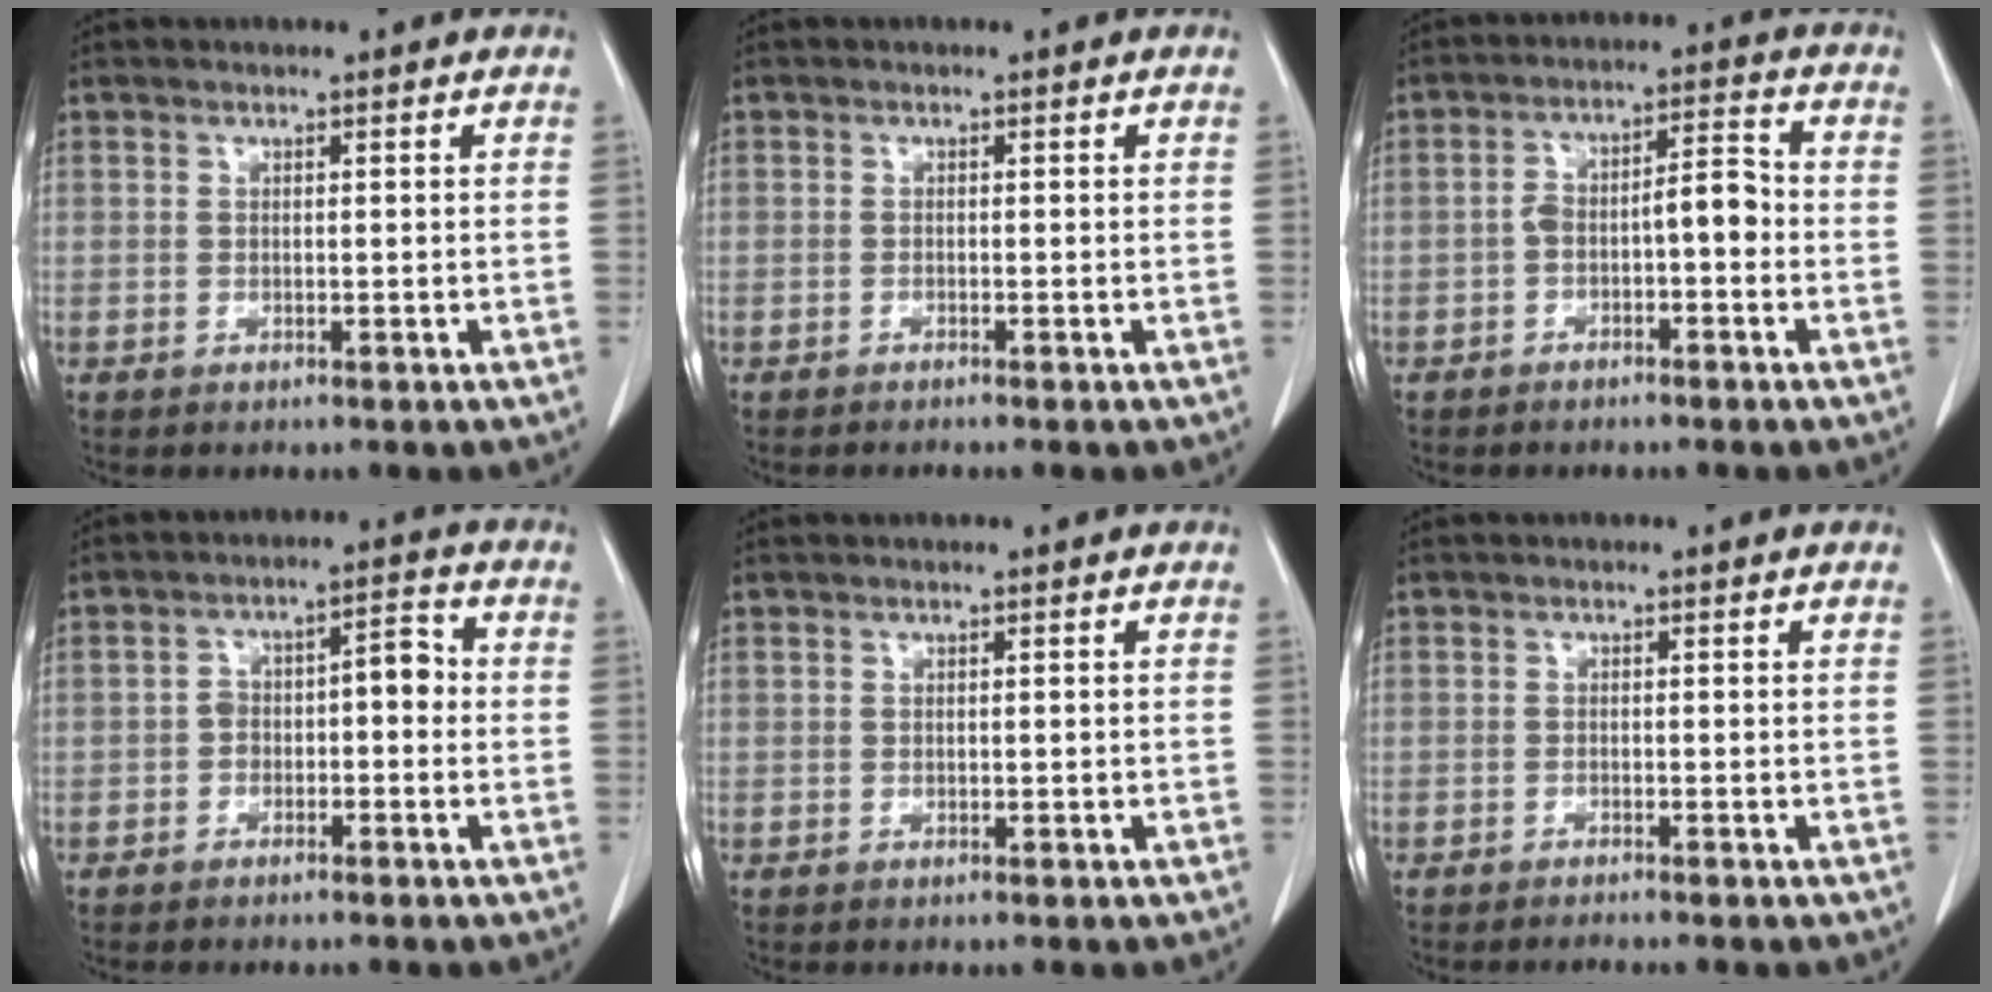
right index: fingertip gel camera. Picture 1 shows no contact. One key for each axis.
{"total": 0.9, "fx": -0.8, "fy": -0.1, "fz": 0.3, "tx": -0.005, "ty": 0.001, "tz": -0.011}
{"total": 5.7, "fx": -1.7, "fy": 1.8, "fz": 5.2, "tx": -0.089, "ty": 0.032, "tz": -0.026}
{"total": 5.0, "fx": -0.9, "fy": 2.5, "fz": 4.3, "tx": -0.064, "ty": 0.036, "tz": -0.016}
{"total": 0.0}
{"total": 1.1, "fx": -1.0, "fy": -0.3, "fz": 0.3, "tx": -0.004, "ty": 0.000, "tz": -0.016}